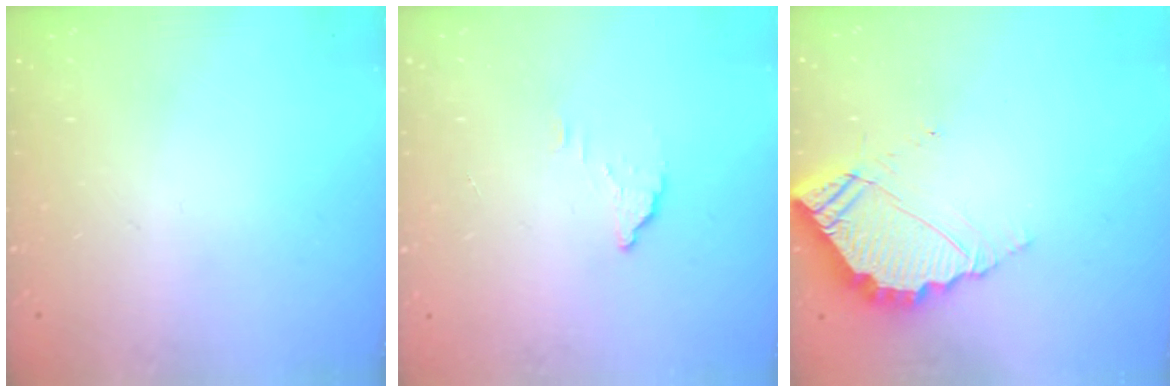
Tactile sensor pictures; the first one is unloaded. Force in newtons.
{"total": 2.8, "press": 2.8, "slide": 0.1}
{"total": 7.6, "press": 7.6, "slide": 0.5}